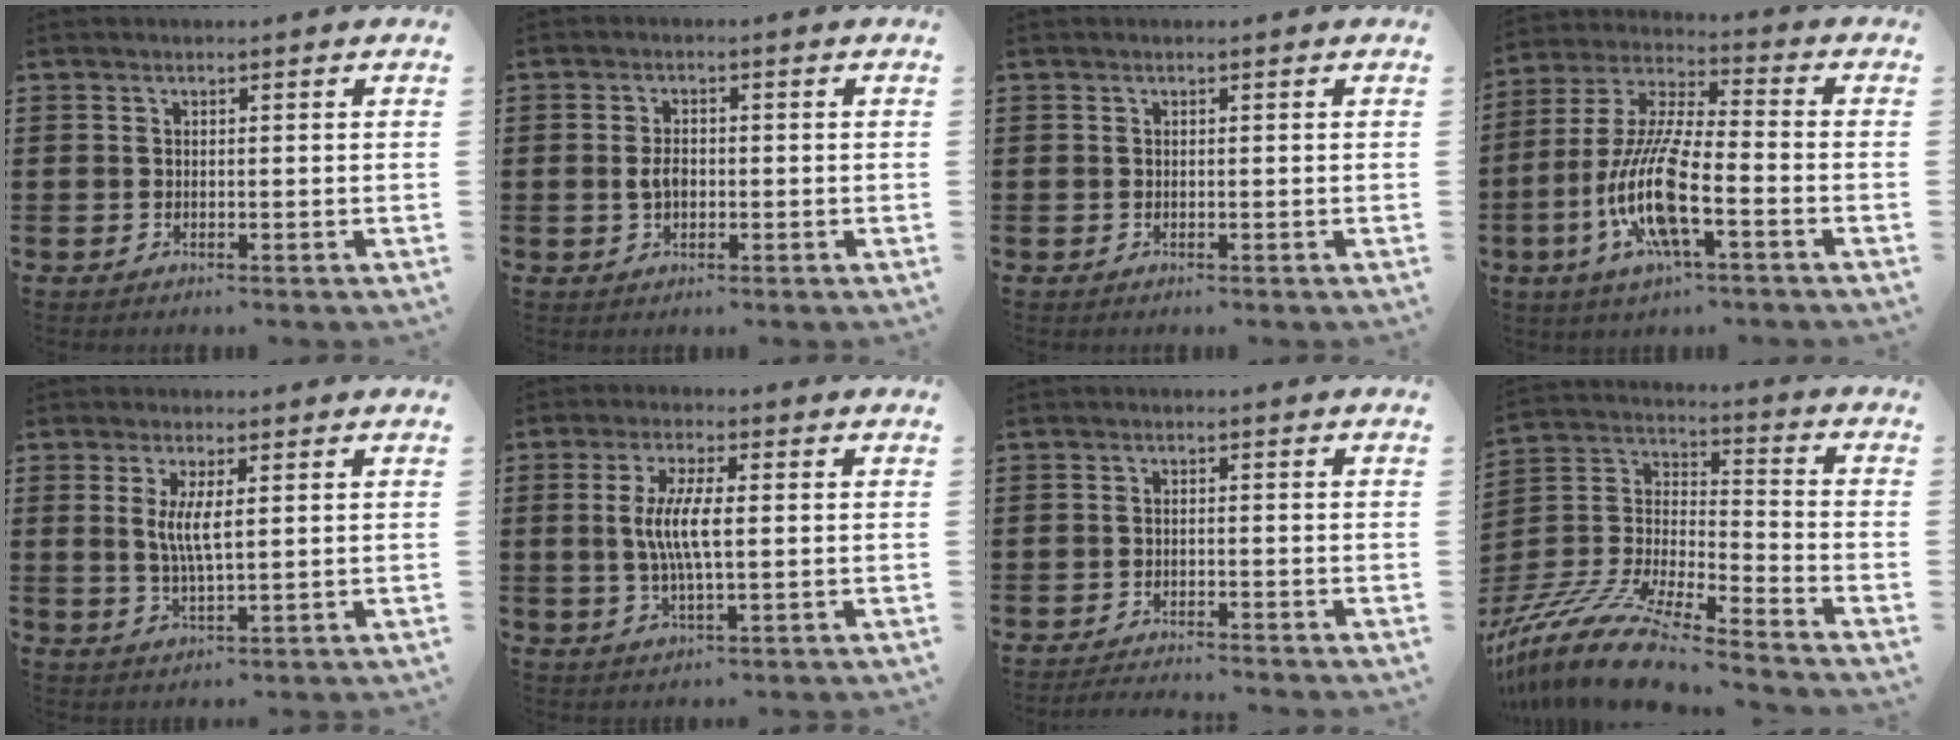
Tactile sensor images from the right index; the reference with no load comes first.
{"total": 2.8, "force": [-0.2, 1.5, 2.4], "torque": [-0.056, -0.001, -0.006]}
{"total": 0.0}
{"total": 12.7, "force": [-4.9, 2.7, 11.4], "torque": [-0.262, -0.015, -0.100]}
{"total": 4.7, "force": [1.2, 0.9, 4.5], "torque": [-0.087, 0.001, 0.021]}
{"total": 6.5, "force": [0.6, 1.4, 6.3], "torque": [-0.129, -0.002, 0.005]}
{"total": 1.6, "force": [-1.5, -0.4, 0.1], "torque": [-0.002, 0.001, -0.031]}
{"total": 13.3, "force": [-11.7, 1.1, 6.2], "torque": [-0.142, 0.016, -0.236]}